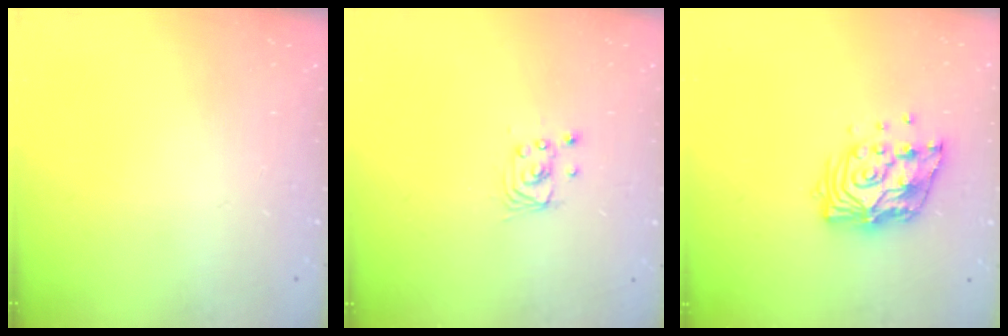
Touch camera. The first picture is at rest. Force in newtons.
{"total": 2.5, "press": 2.5, "slide": 0.1}
{"total": 13.0, "press": 12.9, "slide": 1.1}